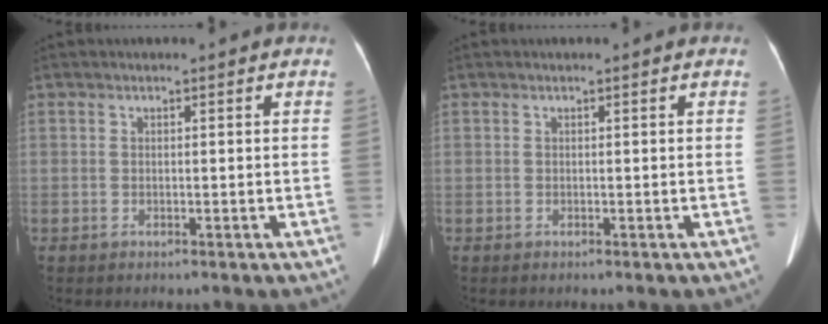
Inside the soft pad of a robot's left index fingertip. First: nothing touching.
{"total": 0.0}